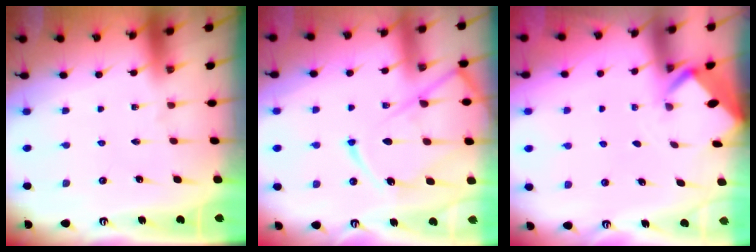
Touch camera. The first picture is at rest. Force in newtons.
{"total": 15.5, "press": 15.4, "slide": 1.7}
{"total": 2.3, "press": 2.3, "slide": 0.2}